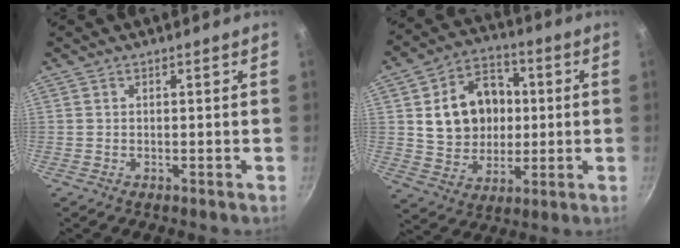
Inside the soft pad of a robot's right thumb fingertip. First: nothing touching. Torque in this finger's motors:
{"motor_torque": [0.47, 0.57, 0.20, -0.09, 0.25]}